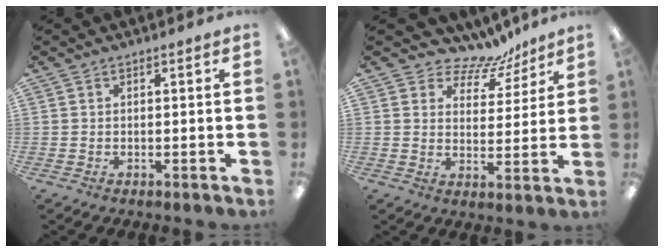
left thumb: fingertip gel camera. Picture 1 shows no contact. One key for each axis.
{"total": 8.7, "fx": 7.4, "fy": 4.3, "fz": 2.1, "tx": -0.037, "ty": -0.061, "tz": 0.132}